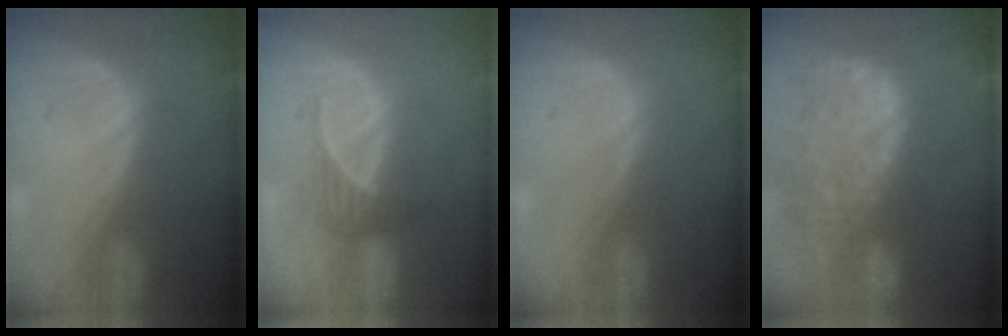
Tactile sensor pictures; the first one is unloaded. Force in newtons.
{"total": 2.8, "press": 2.7, "slide": 0.9}
{"total": 0.0}
{"total": 14.4, "press": 11.7, "slide": 8.3}